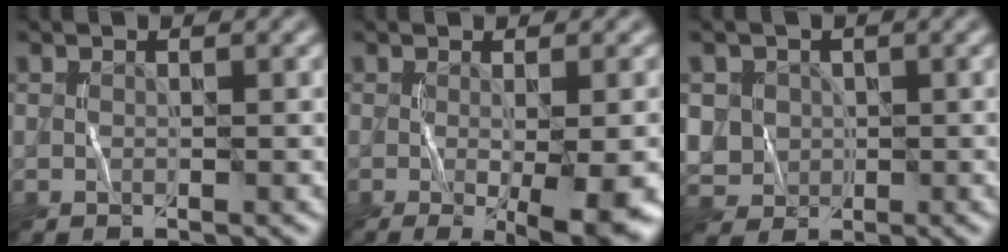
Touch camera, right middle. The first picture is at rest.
{"total": 6.7, "force": [-1.7, 1.4, 6.3], "torque": [-0.095, -0.021, -0.017]}
{"total": 4.6, "force": [0.5, 4.3, 1.5], "torque": [-0.037, 0.012, 0.010]}